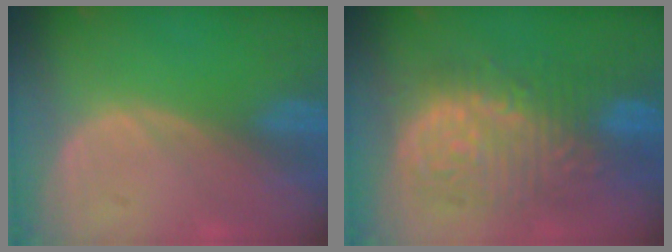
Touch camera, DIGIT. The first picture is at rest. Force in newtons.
{"total": 12.1, "press": 12.0, "slide": 1.1}